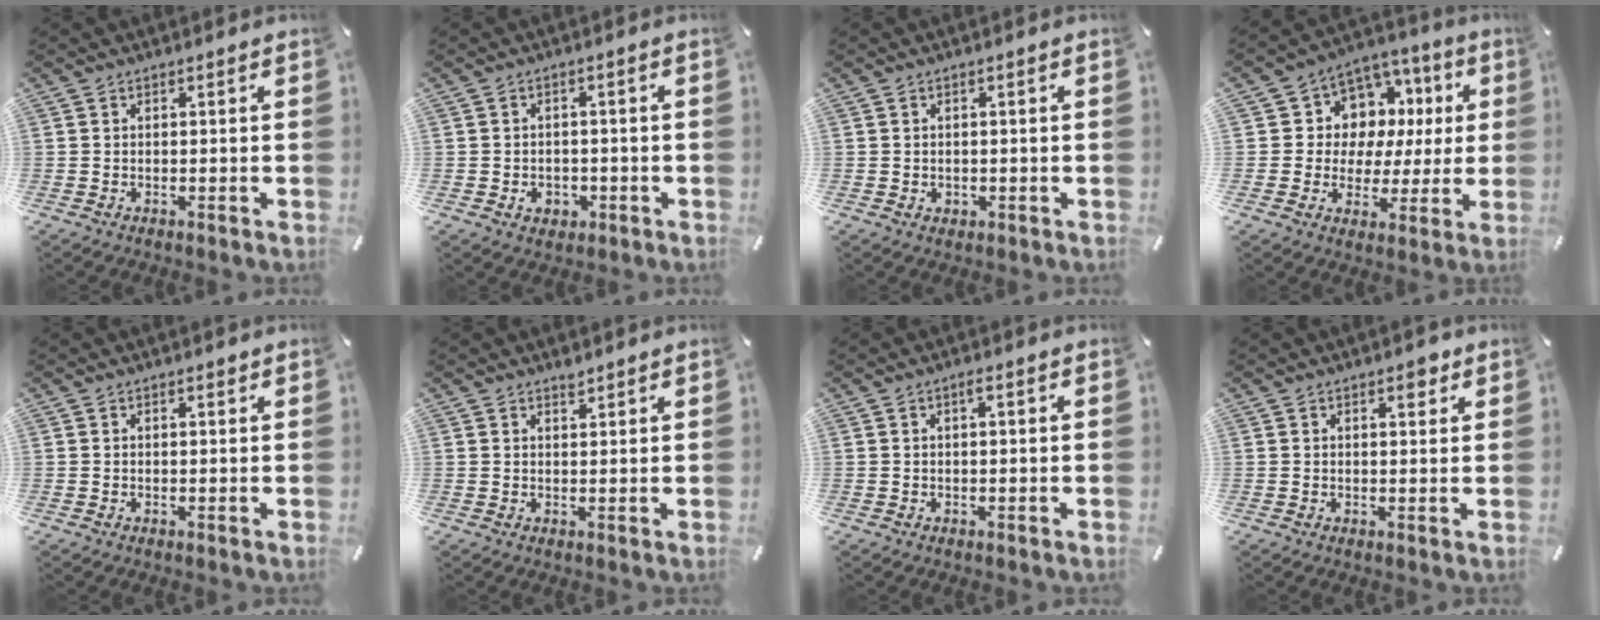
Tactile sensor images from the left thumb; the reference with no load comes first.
{"total": 3.7, "force": [-1.1, 3.1, 1.8], "torque": [-0.022, 0.002, -0.020]}
{"total": 1.2, "force": [-0.1, 1.1, 0.5], "torque": [-0.010, 0.005, -0.003]}
{"total": 9.4, "force": [2.6, 8.9, 1.6], "torque": [-0.031, -0.033, 0.054]}
{"total": 0.6, "force": [0.4, 0.2, 0.5], "torque": [-0.008, 0.002, 0.006]}
{"total": 1.7, "force": [1.5, 0.6, 0.4], "torque": [0.000, -0.005, 0.027]}
{"total": 1.8, "force": [0.5, 0.4, 1.7], "torque": [-0.033, 0.003, 0.007]}
{"total": 2.9, "force": [1.8, 1.3, 1.8], "torque": [-0.013, -0.007, 0.027]}